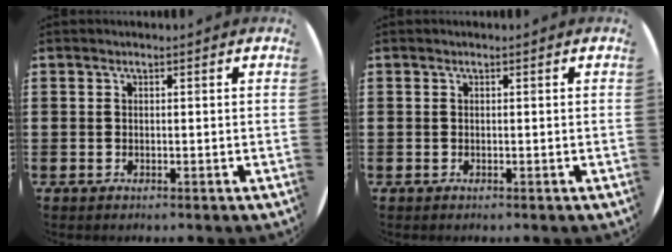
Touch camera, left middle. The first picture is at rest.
{"total": 0.0}